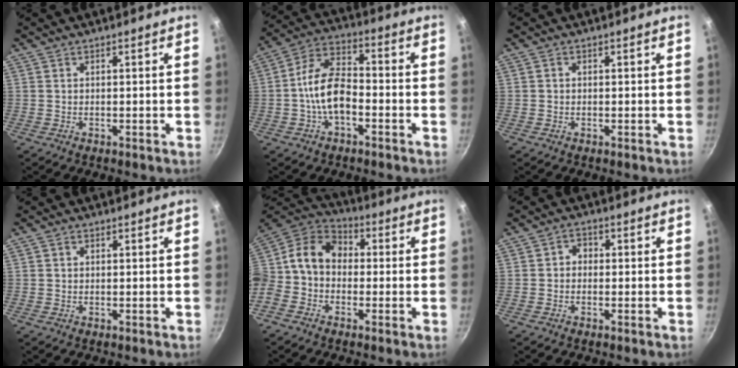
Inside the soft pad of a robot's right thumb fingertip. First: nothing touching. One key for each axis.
{"total": 10.8, "fx": -2.8, "fy": 6.2, "fz": 8.4, "tx": -0.136, "ty": 0.045, "tz": -0.062}
{"total": 0.6, "fx": 0.0, "fy": 0.6, "fz": 0.2, "tx": -0.003, "ty": 0.003, "tz": -0.001}
{"total": 1.0, "fx": 0.4, "fy": 0.8, "fz": 0.5, "tx": -0.006, "ty": 0.003, "tz": 0.006}
{"total": 13.2, "fx": -0.2, "fy": 10.5, "fz": 8.0, "tx": -0.133, "ty": 0.049, "tz": -0.029}
{"total": 2.4, "fx": -0.3, "fy": 2.1, "fz": 1.2, "tx": -0.006, "ty": 0.008, "tz": -0.009}